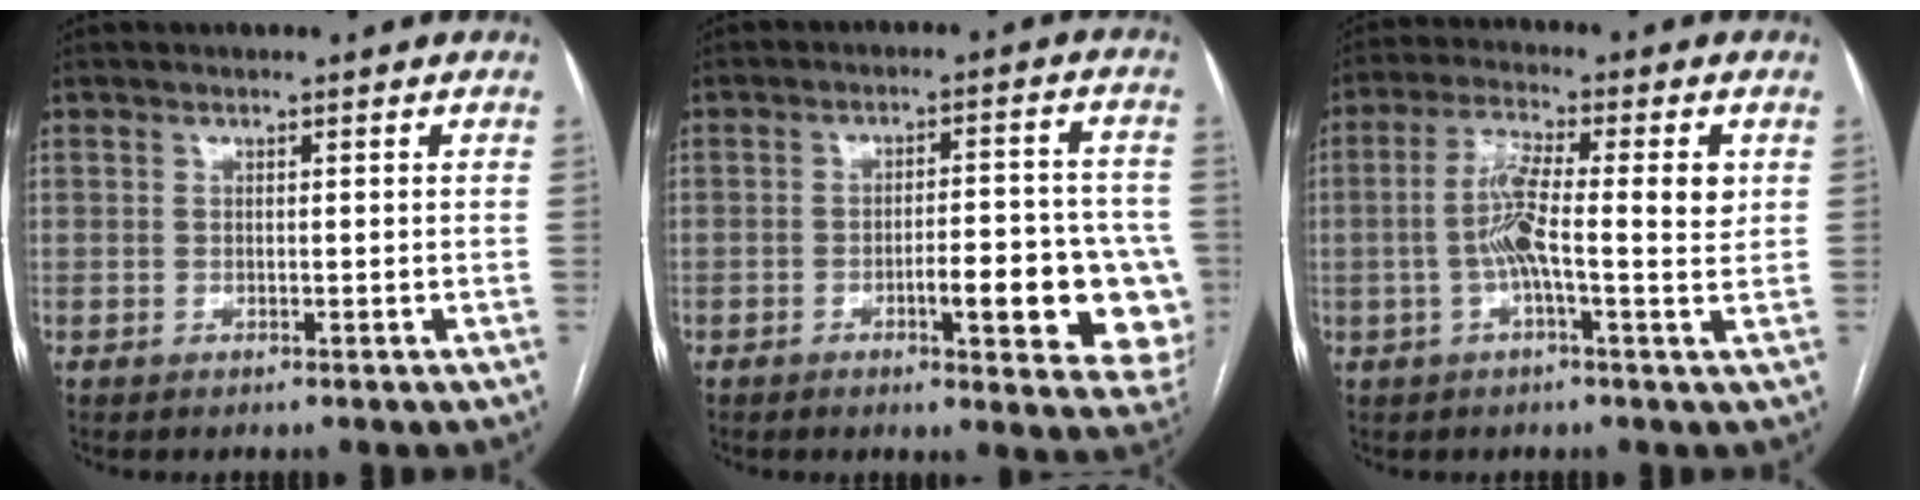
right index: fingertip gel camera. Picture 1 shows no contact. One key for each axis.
{"total": 13.9, "fx": -4.2, "fy": 3.2, "fz": 12.9, "tx": -0.107, "ty": 0.021, "tz": -0.045}
{"total": 8.7, "fx": 0.3, "fy": 1.4, "fz": 8.6, "tx": -0.160, "ty": 0.016, "tz": -0.002}